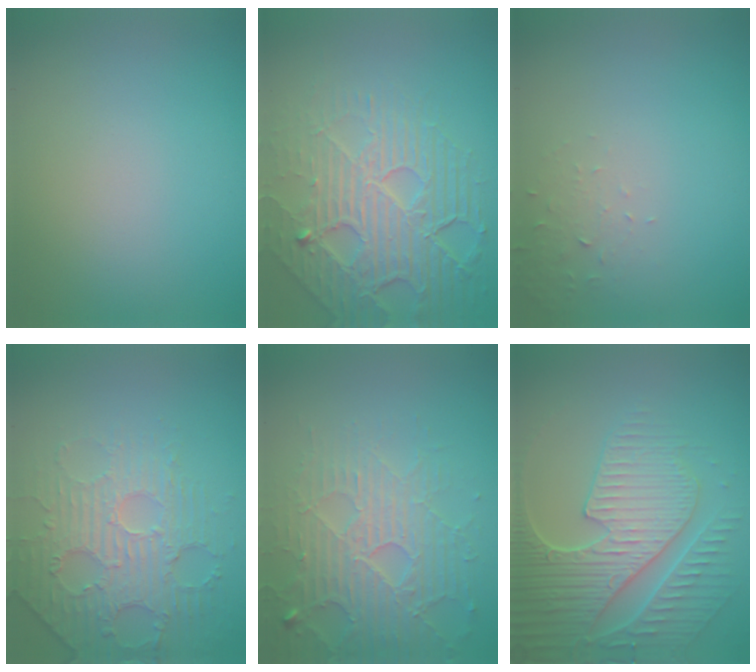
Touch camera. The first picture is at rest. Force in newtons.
{"total": 8.2, "press": 5.6, "slide": 6.0}
{"total": 1.2, "press": 1.2, "slide": 0.1}
{"total": 4.8, "press": 4.0, "slide": 2.8}
{"total": 4.6, "press": 4.4, "slide": 1.4}
{"total": 7.0, "press": 5.7, "slide": 4.2}